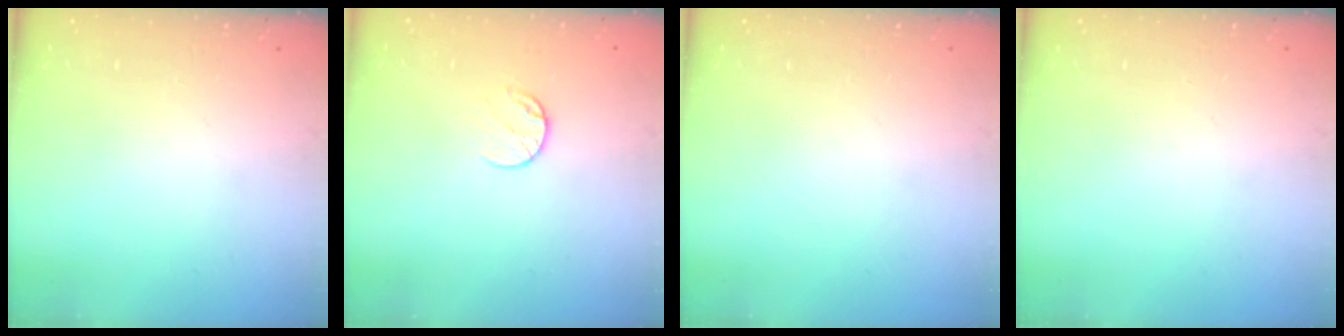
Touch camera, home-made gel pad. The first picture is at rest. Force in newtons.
{"total": 6.5, "press": 6.4, "slide": 0.7}
{"total": 0.0}
{"total": 0.0}